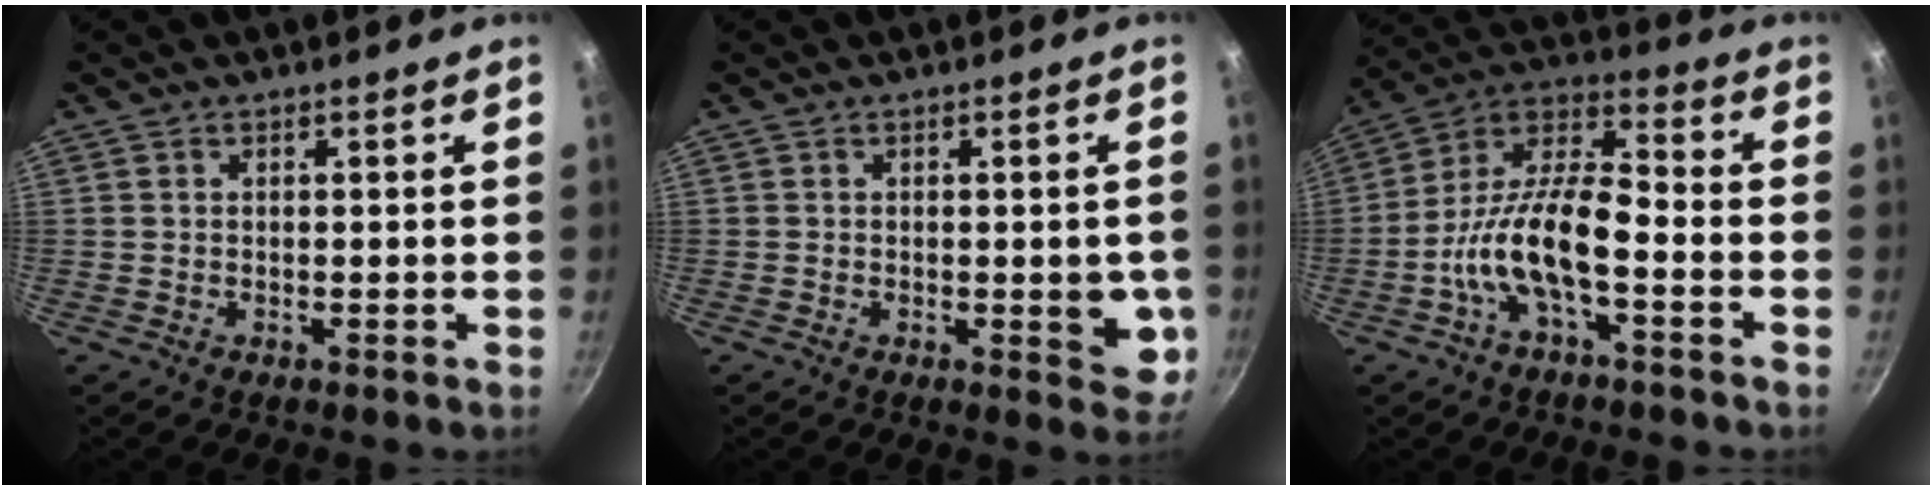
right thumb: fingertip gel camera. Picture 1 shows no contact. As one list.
[{"total": 6.2, "force": [-0.8, 2.8, 5.5], "torque": [-0.046, -0.013, -0.011]}, {"total": 14.1, "force": [-4.8, 5.6, 12.0], "torque": [-0.218, 0.044, -0.106]}]